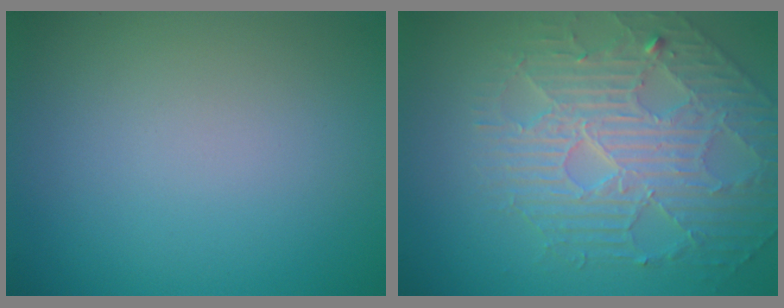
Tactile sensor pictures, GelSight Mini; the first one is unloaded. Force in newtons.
{"total": 4.7, "press": 4.6, "slide": 0.6}